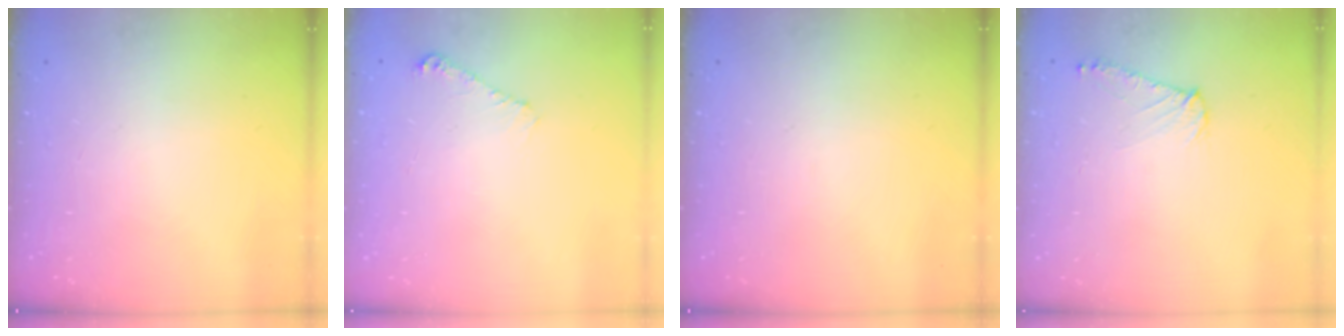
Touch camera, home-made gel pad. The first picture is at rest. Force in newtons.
{"total": 5.3, "press": 5.2, "slide": 0.8}
{"total": 0.0}
{"total": 7.3, "press": 7.2, "slide": 0.7}